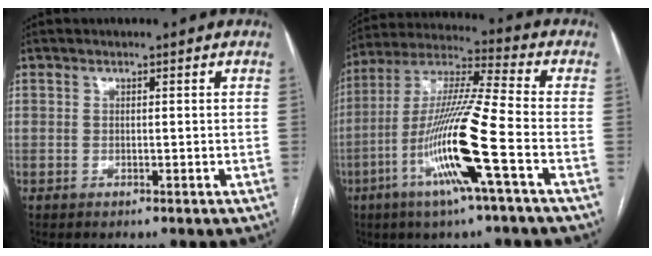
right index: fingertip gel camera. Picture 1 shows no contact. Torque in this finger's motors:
{"motor_torque": [1.68, -0.46, 0.64, 0.21]}